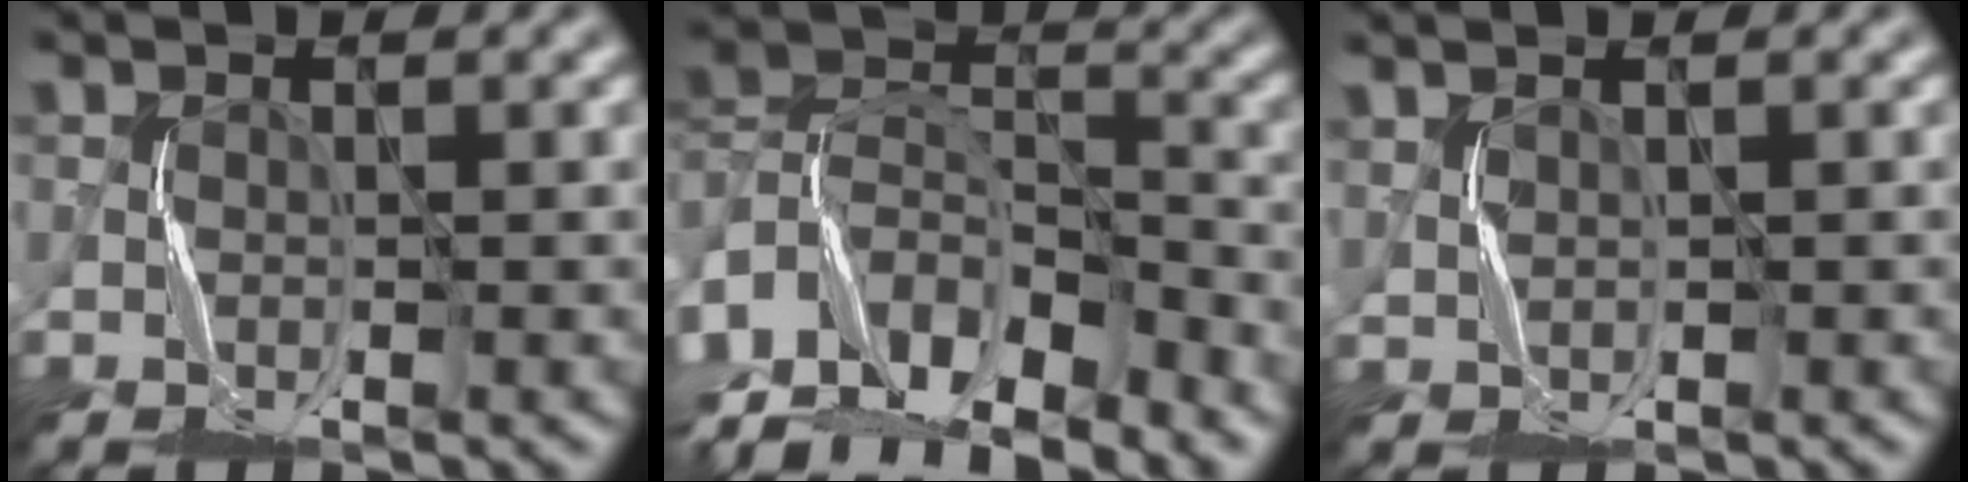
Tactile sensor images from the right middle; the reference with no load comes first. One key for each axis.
{"total": 12.3, "fx": -9.6, "fy": 5.5, "fz": 5.3, "tx": -0.117, "ty": 0.009, "tz": -0.174}
{"total": 1.0, "fx": 0.9, "fy": 0.1, "fz": -0.5, "tx": 0.004, "ty": 0.000, "tz": 0.021}